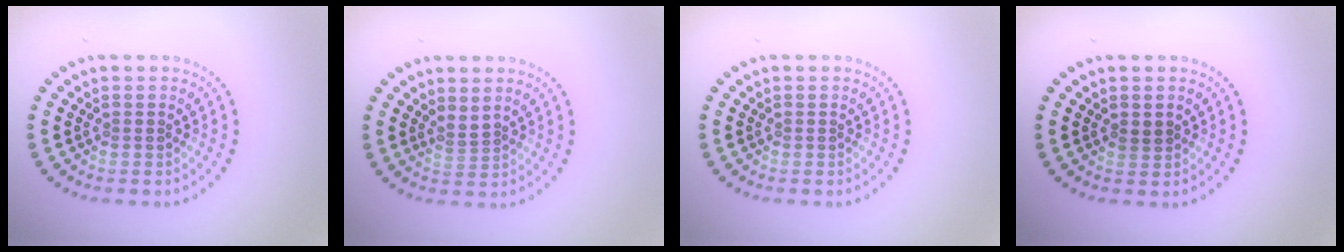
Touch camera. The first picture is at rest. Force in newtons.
{"total": 1.0, "press": 0.5, "slide": 0.9}
{"total": 0.0}
{"total": 0.7, "press": 0.7, "slide": 0.2}